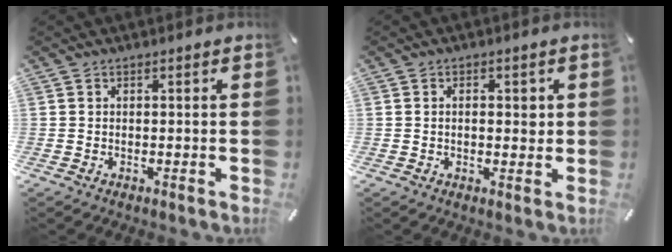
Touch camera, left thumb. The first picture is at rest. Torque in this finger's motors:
{"motor_torque": [0.12, -0.41, -0.05, -0.03, -0.03]}